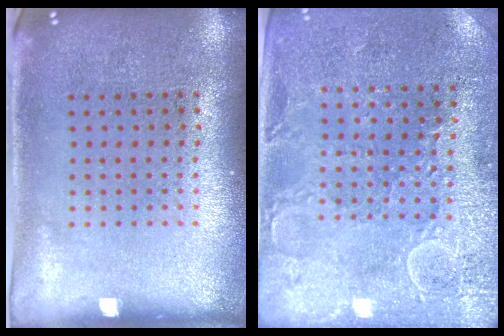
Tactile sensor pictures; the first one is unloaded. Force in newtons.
{"total": 2.7, "press": 2.7, "slide": 0.6}